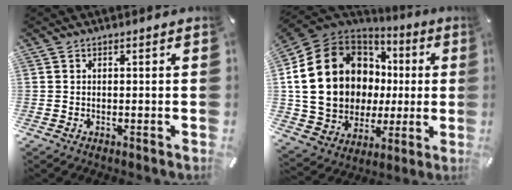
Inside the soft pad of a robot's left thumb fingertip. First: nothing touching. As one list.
[{"total": 23.0, "force": [3.3, 18.7, 13.0], "torque": [-0.269, -0.021, 0.087]}]